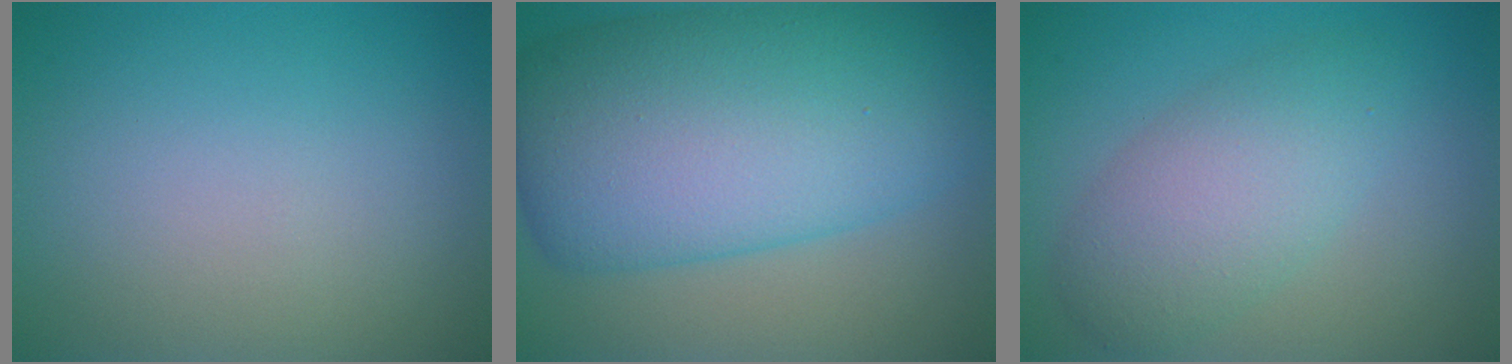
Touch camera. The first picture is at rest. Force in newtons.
{"total": 14.1, "press": 14.1, "slide": 0.1}
{"total": 4.8, "press": 4.8, "slide": 0.1}